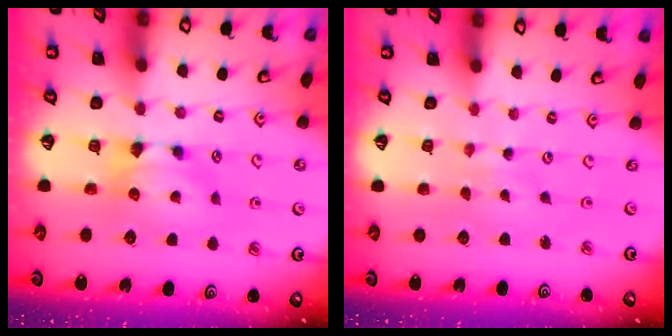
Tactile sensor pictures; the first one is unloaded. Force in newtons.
{"total": 3.9, "press": 3.8, "slide": 0.3}